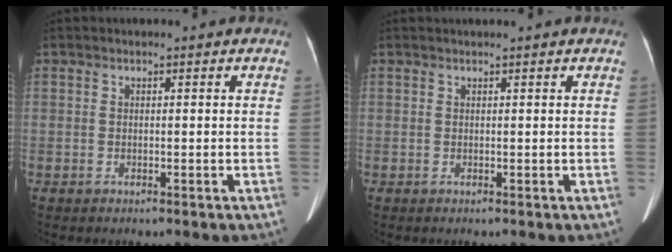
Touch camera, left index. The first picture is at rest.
{"total": 1.1, "force": [1.0, -0.3, 0.5], "torque": [-0.007, 0.015, 0.023]}